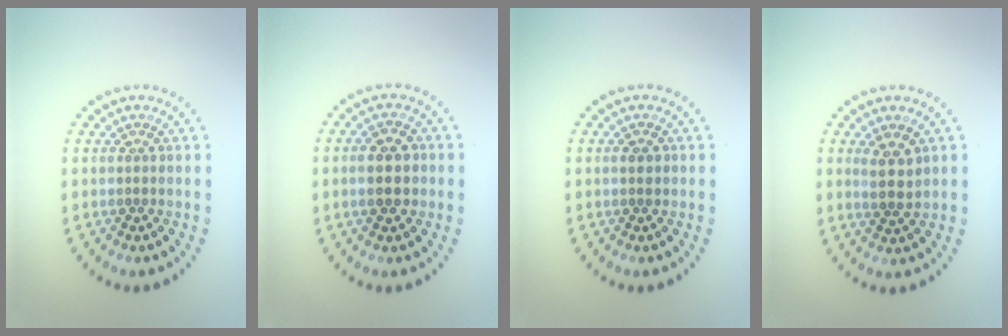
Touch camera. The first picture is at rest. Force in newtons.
{"total": 2.9, "press": 2.9, "slide": 0.1}
{"total": 1.3, "press": 1.3, "slide": 0.2}
{"total": 2.3, "press": 2.1, "slide": 0.8}